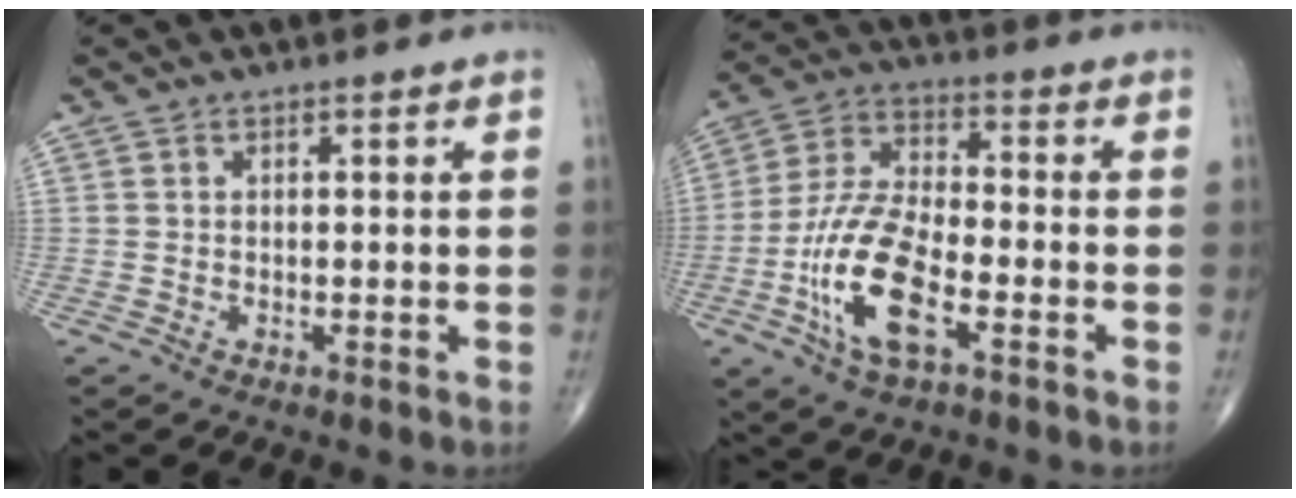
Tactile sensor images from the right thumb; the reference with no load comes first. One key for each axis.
{"total": 15.0, "fx": -5.3, "fy": 6.2, "fz": 12.6, "tx": -0.257, "ty": 0.024, "tz": -0.101}